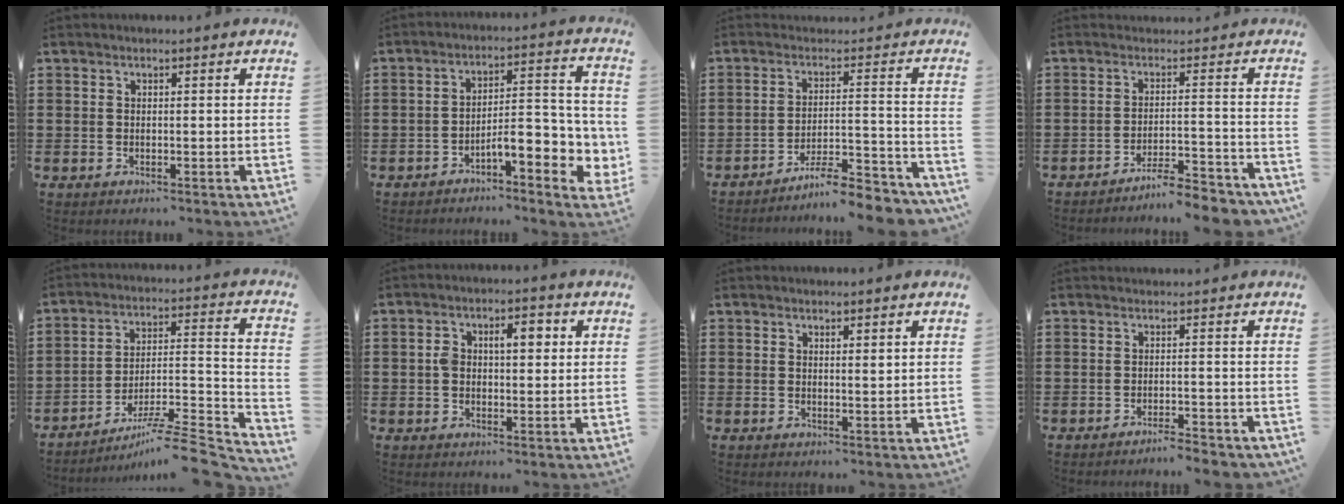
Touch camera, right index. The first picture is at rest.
{"total": 7.3, "force": [-3.3, 2.5, 6.1], "torque": [-0.084, -0.013, -0.059]}
{"total": 5.9, "force": [-5.2, 0.5, 2.8], "torque": [-0.045, 0.002, -0.096]}
{"total": 3.9, "force": [-3.6, 0.1, 1.3], "torque": [-0.026, 0.000, -0.071]}
{"total": 8.5, "force": [-6.9, 0.3, 4.9], "torque": [-0.070, 0.004, -0.136]}
{"total": 4.7, "force": [0.7, 2.5, 3.9], "torque": [-0.064, 0.007, 0.006]}
{"total": 0.9, "force": [0.7, 0.2, 0.6], "torque": [-0.004, -0.002, 0.011]}
{"total": 1.5, "force": [-1.4, -0.1, 0.4], "torque": [-0.011, 0.000, -0.029]}